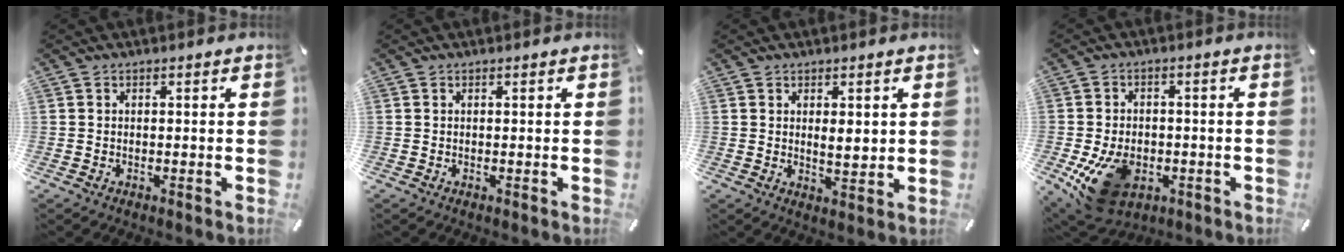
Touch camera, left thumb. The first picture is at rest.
{"total": 0.0}
{"total": 3.6, "force": [1.2, 1.7, 2.9], "torque": [-0.044, -0.005, 0.018]}
{"total": 13.0, "force": [-4.2, 9.0, 8.4], "torque": [-0.161, 0.015, -0.070]}